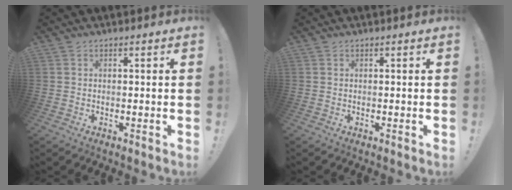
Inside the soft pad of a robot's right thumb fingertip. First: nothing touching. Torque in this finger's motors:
{"motor_torque": [0.00, 0.00, -0.01, 0.00, 0.01]}